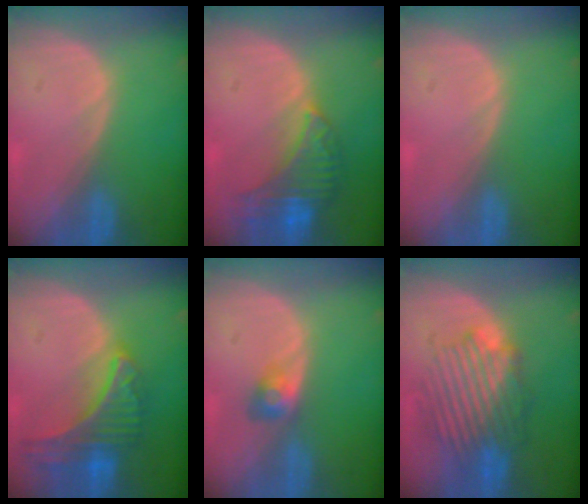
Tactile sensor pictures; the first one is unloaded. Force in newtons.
{"total": 8.1, "press": 7.3, "slide": 3.5}
{"total": 0.0}
{"total": 9.1, "press": 8.0, "slide": 4.3}
{"total": 3.0, "press": 2.5, "slide": 1.5}
{"total": 8.9, "press": 8.8, "slide": 1.4}